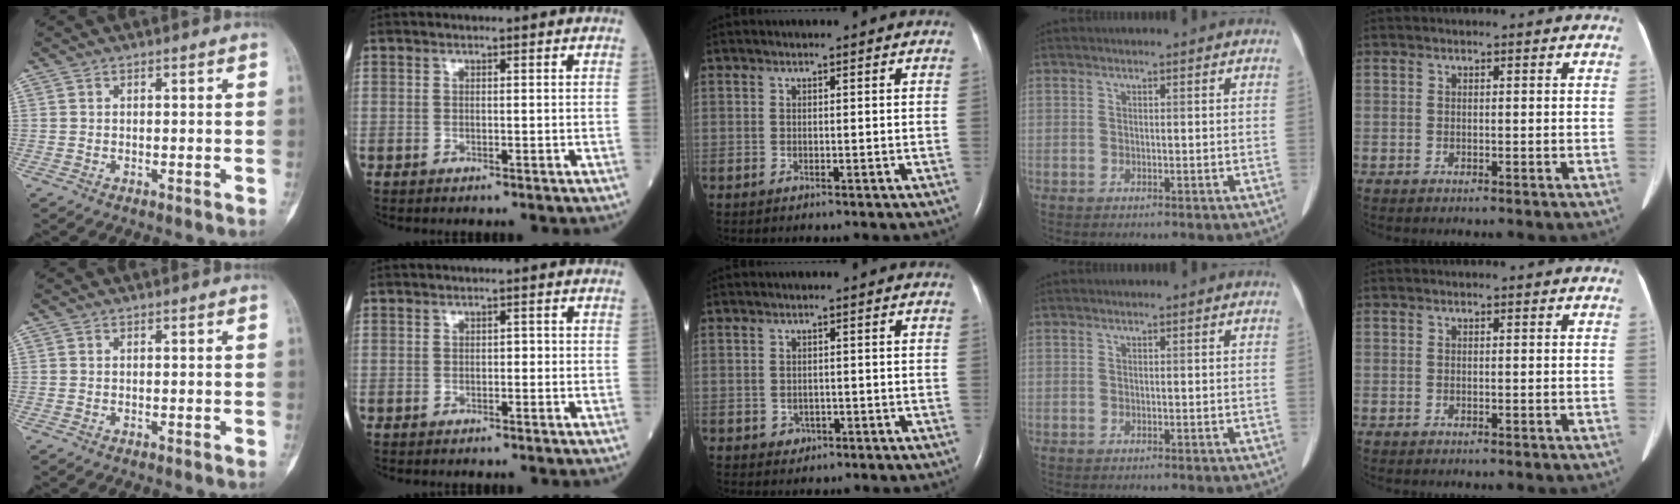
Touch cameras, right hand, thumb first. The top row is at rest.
{"index": {"total": 0.7, "force": [-0.3, 0.5, 0.5], "torque": [-0.002, 0.004, -0.006]}, "middle": {"total": 1.4, "force": [-0.6, 1.3, 0.2], "torque": [0.000, 0.006, -0.004]}}